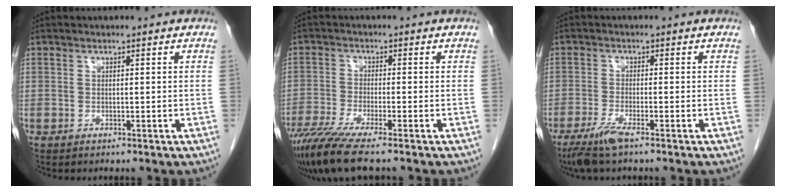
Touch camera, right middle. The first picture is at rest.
{"total": 7.7, "force": [-6.0, -0.5, 4.8], "torque": [-0.083, -0.024, -0.108]}
{"total": 4.3, "force": [-3.0, 0.2, 3.1], "torque": [-0.070, -0.013, -0.060]}